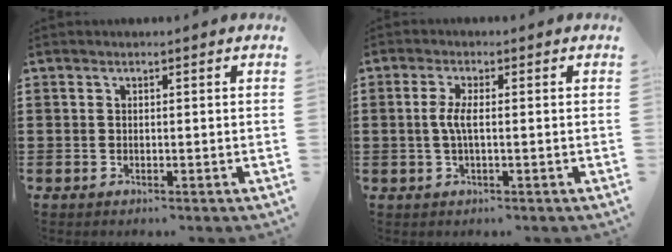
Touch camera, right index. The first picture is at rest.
{"total": 3.1, "force": [-0.2, 0.6, 3.0], "torque": [-0.071, -0.006, -0.010]}